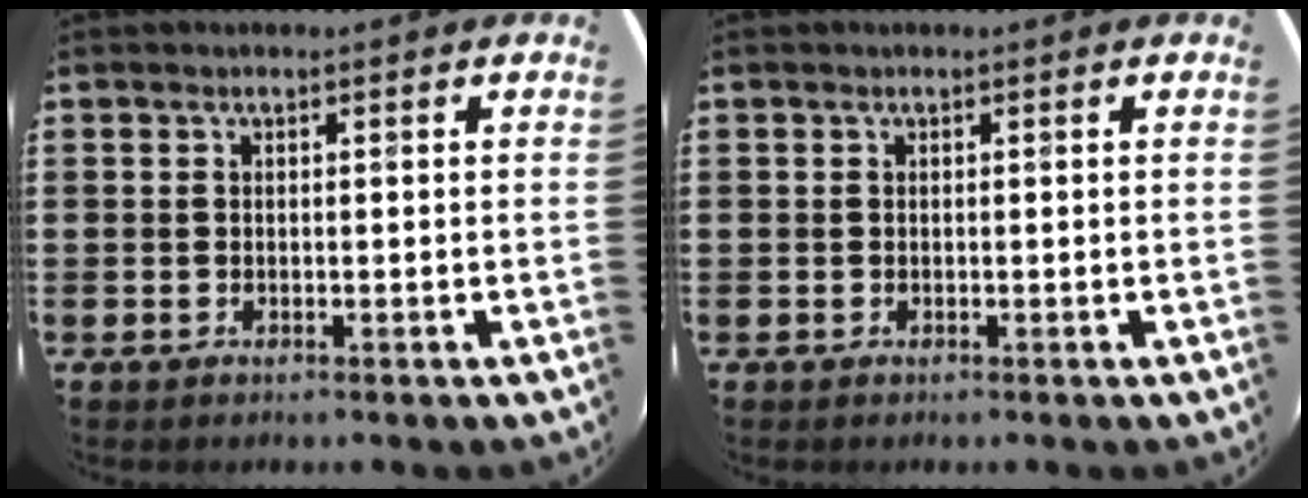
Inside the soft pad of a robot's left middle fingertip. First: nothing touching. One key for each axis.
{"total": 0.0}